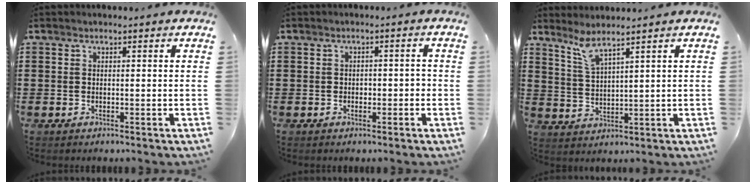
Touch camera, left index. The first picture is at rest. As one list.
[{"total": 1.3, "force": [-0.8, 0.7, 0.7], "torque": [-0.017, 0.004, -0.020]}, {"total": 4.3, "force": [3.5, 0.1, 2.5], "torque": [-0.059, -0.008, 0.062]}]